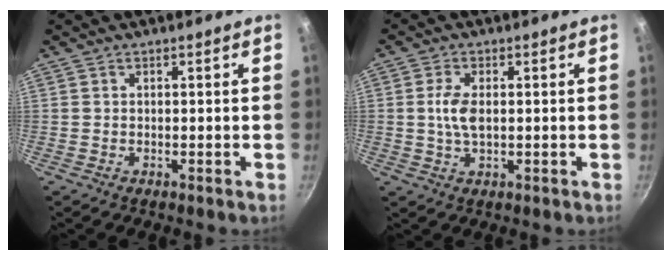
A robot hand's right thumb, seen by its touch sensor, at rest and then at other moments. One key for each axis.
{"total": 4.8, "fx": 0.3, "fy": 2.4, "fz": 4.1, "tx": -0.084, "ty": 0.002, "tz": 0.004}